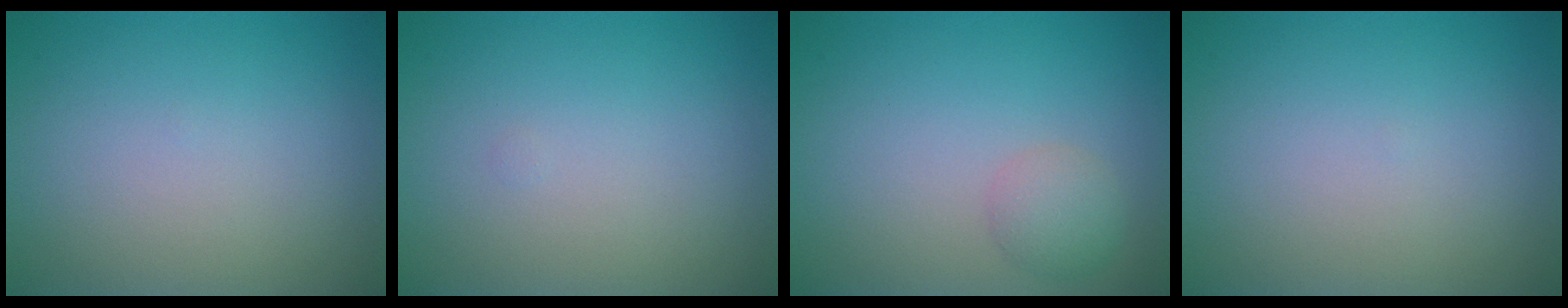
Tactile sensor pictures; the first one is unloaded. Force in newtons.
{"total": 0.0}
{"total": 1.9, "press": 1.9, "slide": 0.1}
{"total": 0.0}